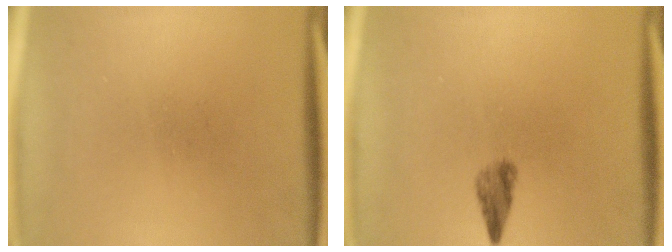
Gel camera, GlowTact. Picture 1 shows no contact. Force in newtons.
{"total": 2.2}